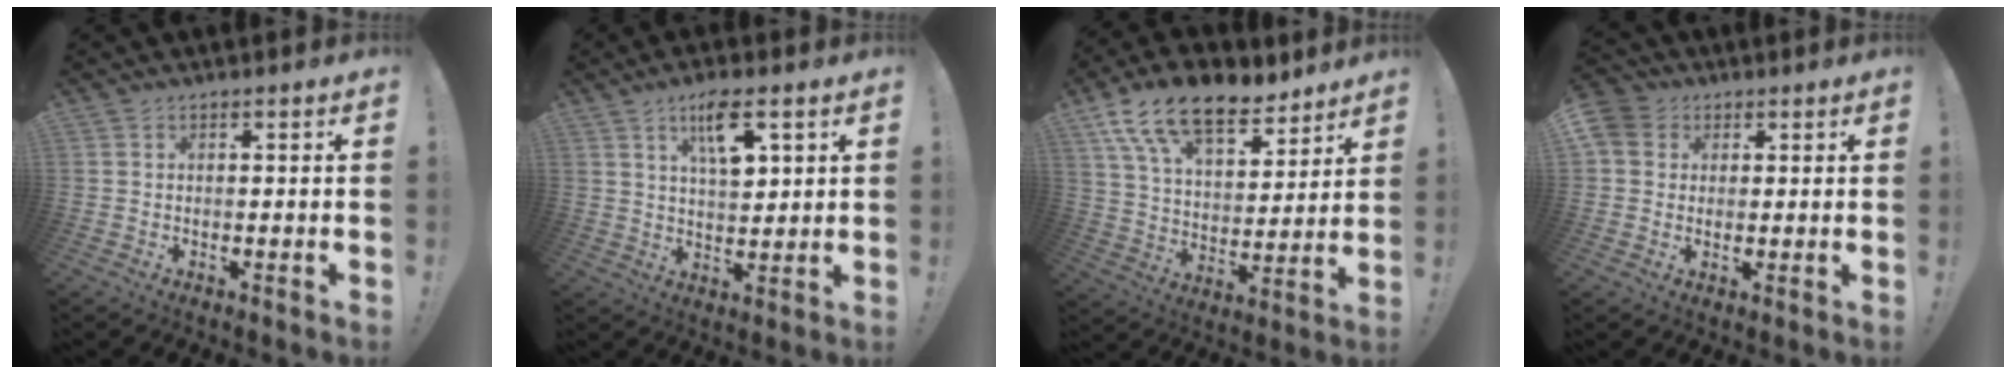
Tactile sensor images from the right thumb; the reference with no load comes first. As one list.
[{"total": 10.4, "force": [4.9, 4.0, 8.2], "torque": [-0.127, -0.012, 0.080]}, {"total": 17.9, "force": [12.0, 8.7, 9.9], "torque": [-0.168, -0.079, 0.217]}, {"total": 6.5, "force": [2.1, 5.8, 2.1], "torque": [-0.043, -0.005, 0.042]}]